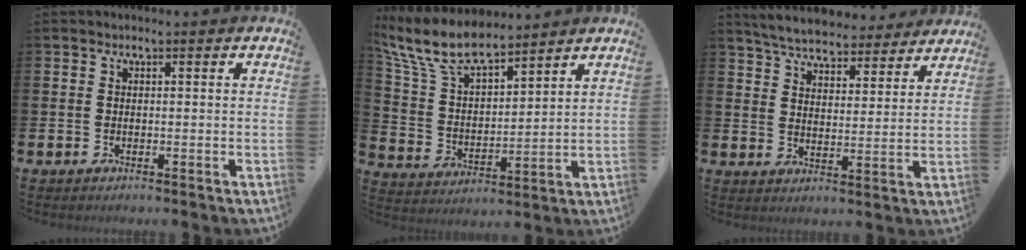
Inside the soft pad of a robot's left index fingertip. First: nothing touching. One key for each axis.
{"total": 9.1, "fx": 8.2, "fy": 2.4, "fz": 3.4, "tx": -0.102, "ty": -0.038, "tz": 0.149}
{"total": 6.1, "fx": 5.9, "fy": 1.1, "fz": 0.9, "tx": -0.037, "ty": -0.038, "tz": 0.103}